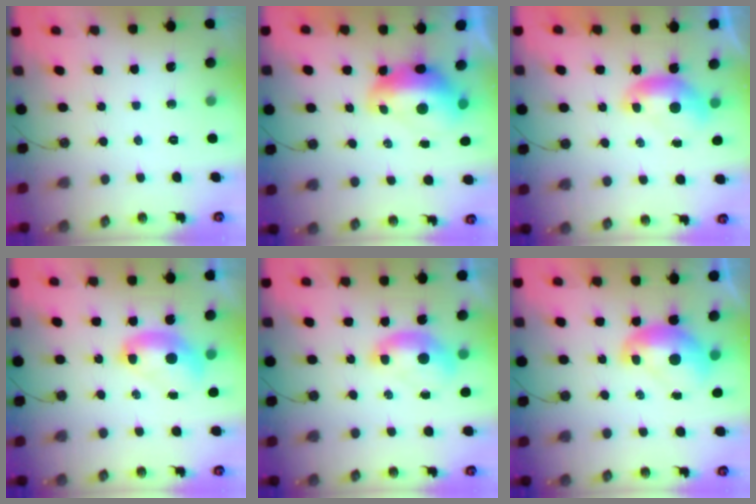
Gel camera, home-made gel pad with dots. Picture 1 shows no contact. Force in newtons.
{"total": 2.9, "press": 2.9, "slide": 0.7}
{"total": 0.0}
{"total": 2.7, "press": 2.7, "slide": 0.1}
{"total": 1.3, "press": 1.2, "slide": 0.5}
{"total": 2.6, "press": 2.5, "slide": 0.7}